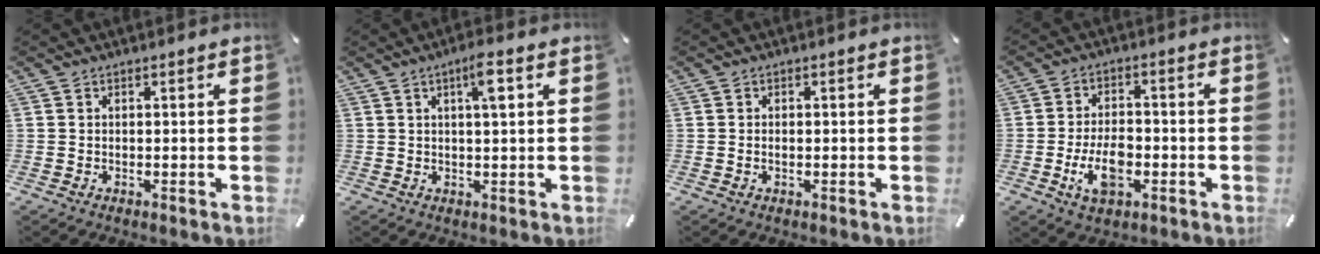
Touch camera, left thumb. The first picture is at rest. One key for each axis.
{"total": 5.0, "fx": 1.7, "fy": 0.7, "fz": 4.6, "tx": -0.077, "ty": -0.003, "tz": 0.021}
{"total": 1.0, "fx": -0.1, "fy": 0.5, "fz": 0.8, "tx": -0.017, "ty": 0.001, "tz": -0.003}
{"total": 8.9, "fx": -2.8, "fy": 5.0, "fz": 6.8, "tx": -0.141, "ty": 0.010, "tz": -0.049}